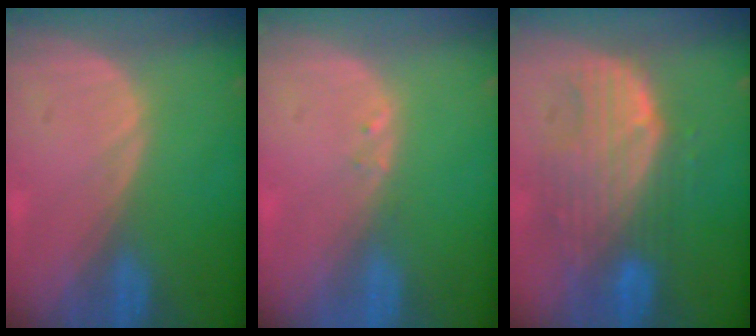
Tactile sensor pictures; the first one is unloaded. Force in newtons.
{"total": 0.6, "press": 0.6, "slide": 0.1}
{"total": 9.5, "press": 8.5, "slide": 4.3}